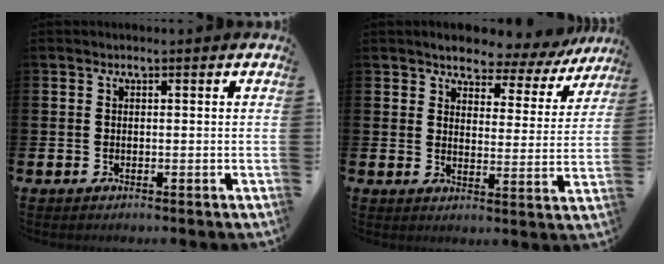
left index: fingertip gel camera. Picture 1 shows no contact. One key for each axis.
{"total": 4.4, "fx": 4.2, "fy": 1.0, "fz": 0.6, "tx": -0.034, "ty": -0.037, "tz": 0.066}